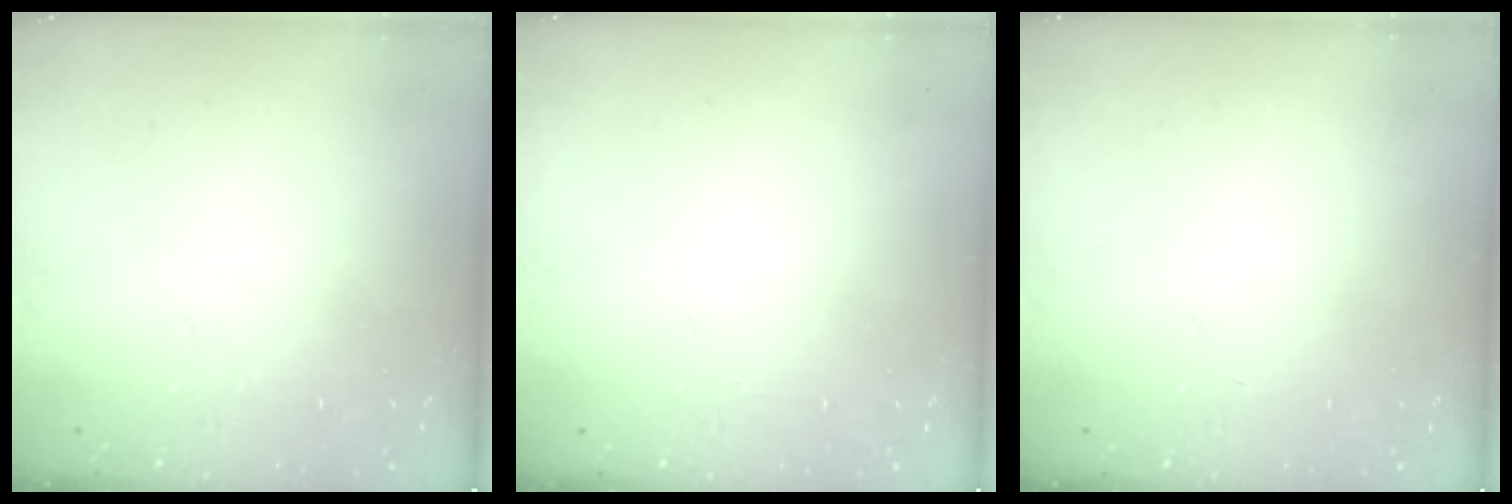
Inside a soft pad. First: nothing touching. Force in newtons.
{"total": 0.0}
{"total": 0.0}